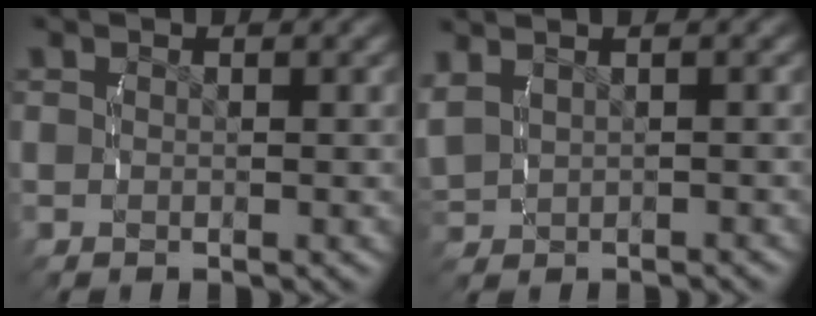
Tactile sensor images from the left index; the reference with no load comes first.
{"total": 3.2, "force": [1.1, 2.3, 2.0], "torque": [-0.045, 0.015, 0.021]}